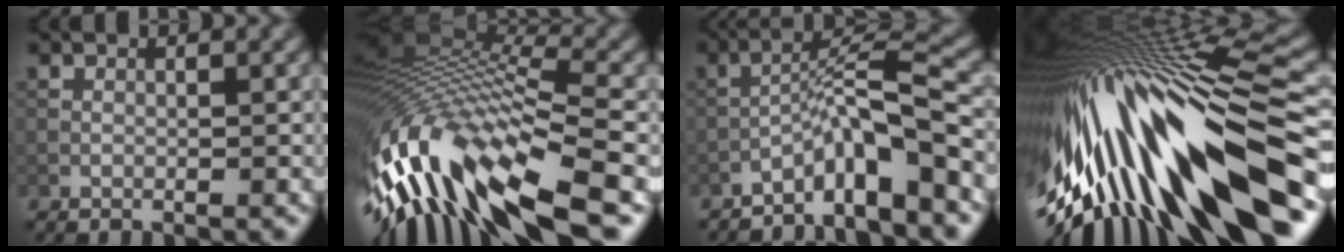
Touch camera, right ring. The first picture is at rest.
{"total": 14.9, "force": [-4.8, 5.6, 13.0], "torque": [-0.265, 0.014, -0.088]}
{"total": 6.5, "force": [-4.0, 0.7, 5.0], "torque": [-0.082, 0.021, -0.075]}
{"total": 18.6, "force": [-2.7, 6.1, 17.4], "torque": [-0.293, -0.025, -0.040]}